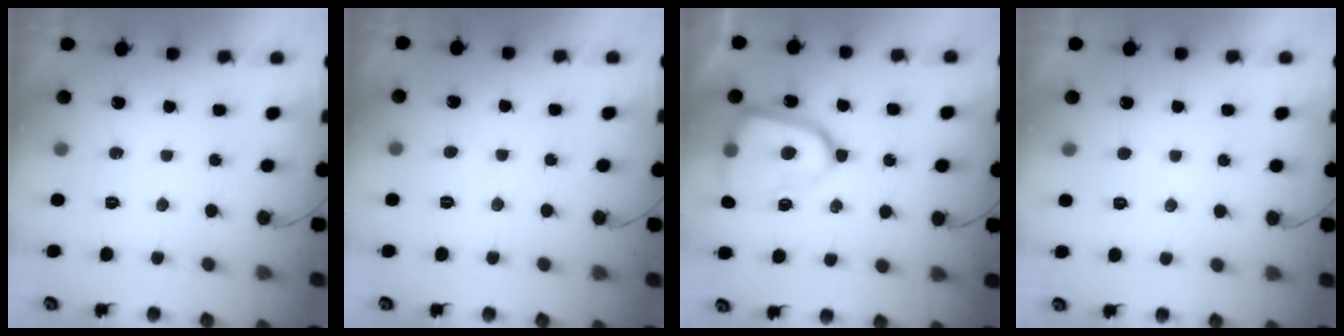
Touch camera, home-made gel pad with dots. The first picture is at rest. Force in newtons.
{"total": 1.8, "press": 1.8, "slide": 0.2}
{"total": 15.9, "press": 15.8, "slide": 1.4}
{"total": 2.1, "press": 2.1, "slide": 0.2}